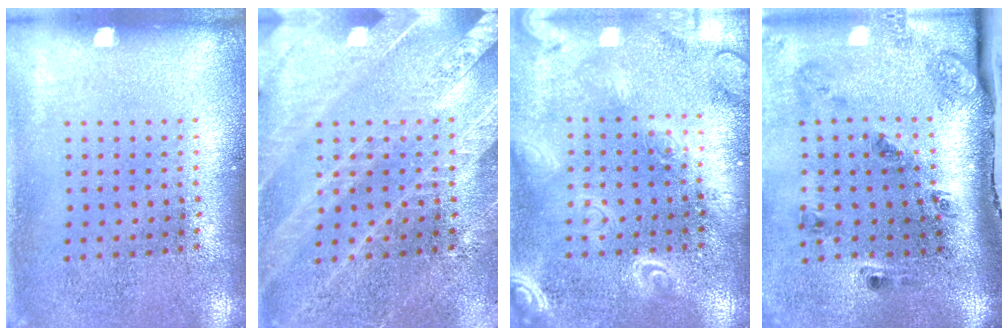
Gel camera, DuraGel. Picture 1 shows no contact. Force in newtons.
{"total": 2.8, "press": 2.7, "slide": 0.7}
{"total": 3.4, "press": 3.4, "slide": 0.4}
{"total": 2.9, "press": 1.8, "slide": 2.2}